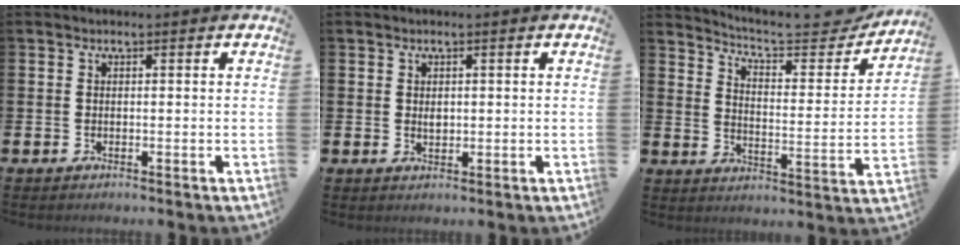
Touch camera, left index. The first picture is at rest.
{"total": 1.2, "force": [0.4, 0.8, 0.8], "torque": [0.002, -0.002, 0.002]}
{"total": 6.7, "force": [6.3, 1.0, 1.9], "torque": [-0.055, -0.053, 0.102]}